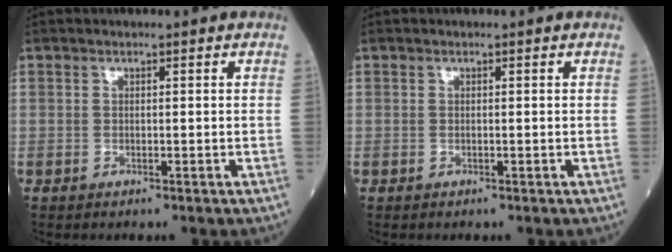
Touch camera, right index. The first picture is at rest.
{"total": 0.0}